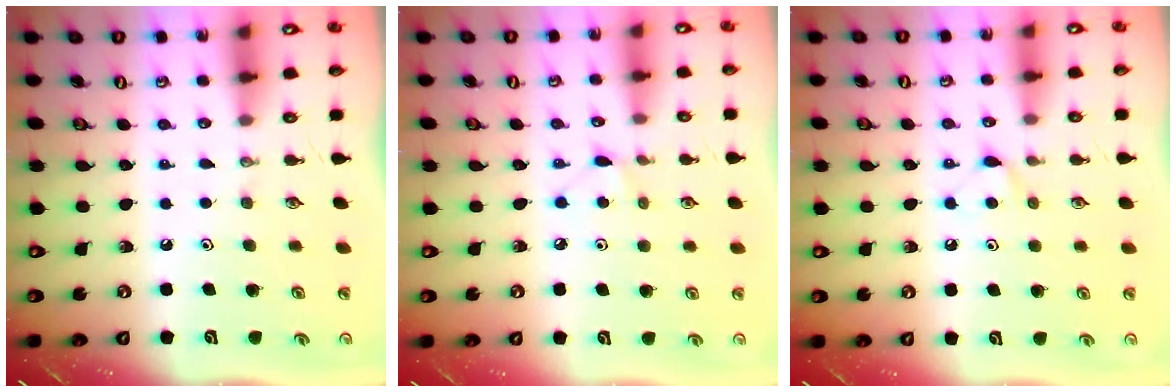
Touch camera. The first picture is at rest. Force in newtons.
{"total": 4.1, "press": 4.1, "slide": 0.6}
{"total": 5.6, "press": 5.6, "slide": 0.6}